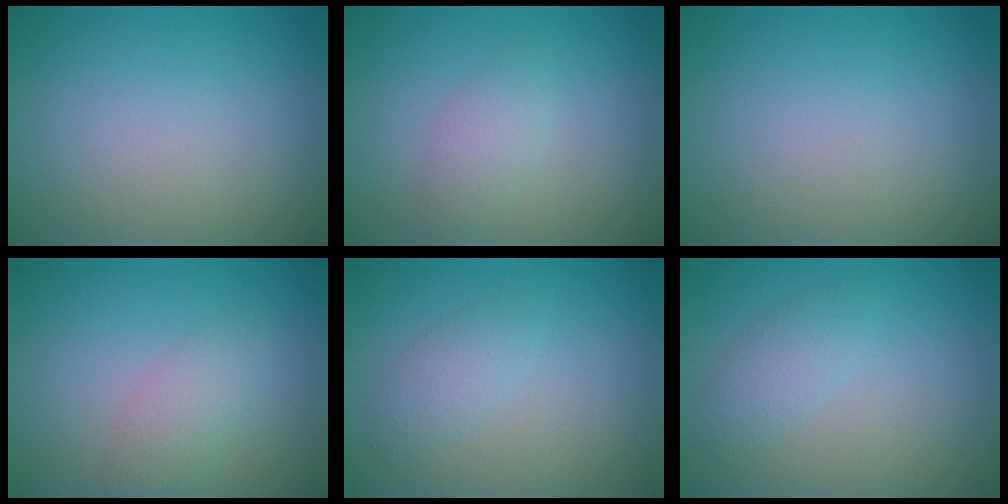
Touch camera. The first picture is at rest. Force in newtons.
{"total": 1.7, "press": 1.7, "slide": 0.1}
{"total": 0.0}
{"total": 2.2, "press": 2.2, "slide": 0.2}
{"total": 1.6, "press": 1.6, "slide": 0.0}
{"total": 1.6, "press": 1.6, "slide": 0.0}